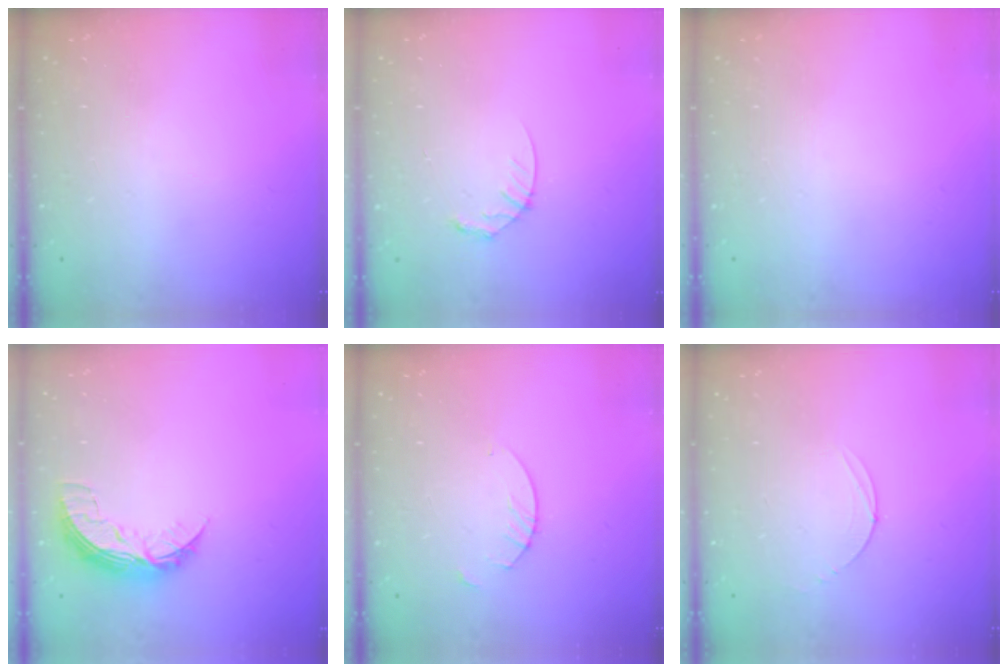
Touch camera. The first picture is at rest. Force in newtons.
{"total": 4.7, "press": 4.7, "slide": 0.4}
{"total": 0.0}
{"total": 8.8, "press": 8.8, "slide": 0.2}
{"total": 2.7, "press": 2.7, "slide": 0.2}
{"total": 2.8, "press": 2.8, "slide": 0.3}